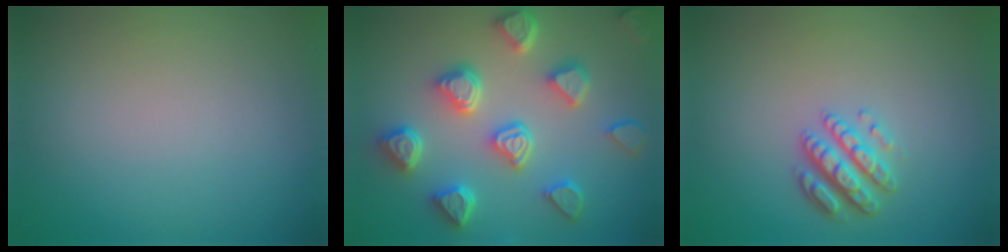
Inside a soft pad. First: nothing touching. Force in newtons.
{"total": 6.9, "press": 5.7, "slide": 3.9}
{"total": 2.9, "press": 2.8, "slide": 1.1}